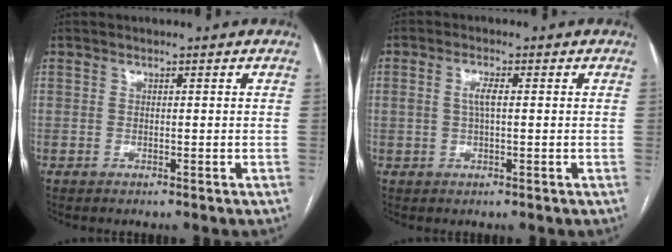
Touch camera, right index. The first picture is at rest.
{"total": 2.4, "force": [0.2, 0.6, 2.3], "torque": [-0.048, 0.003, 0.006]}